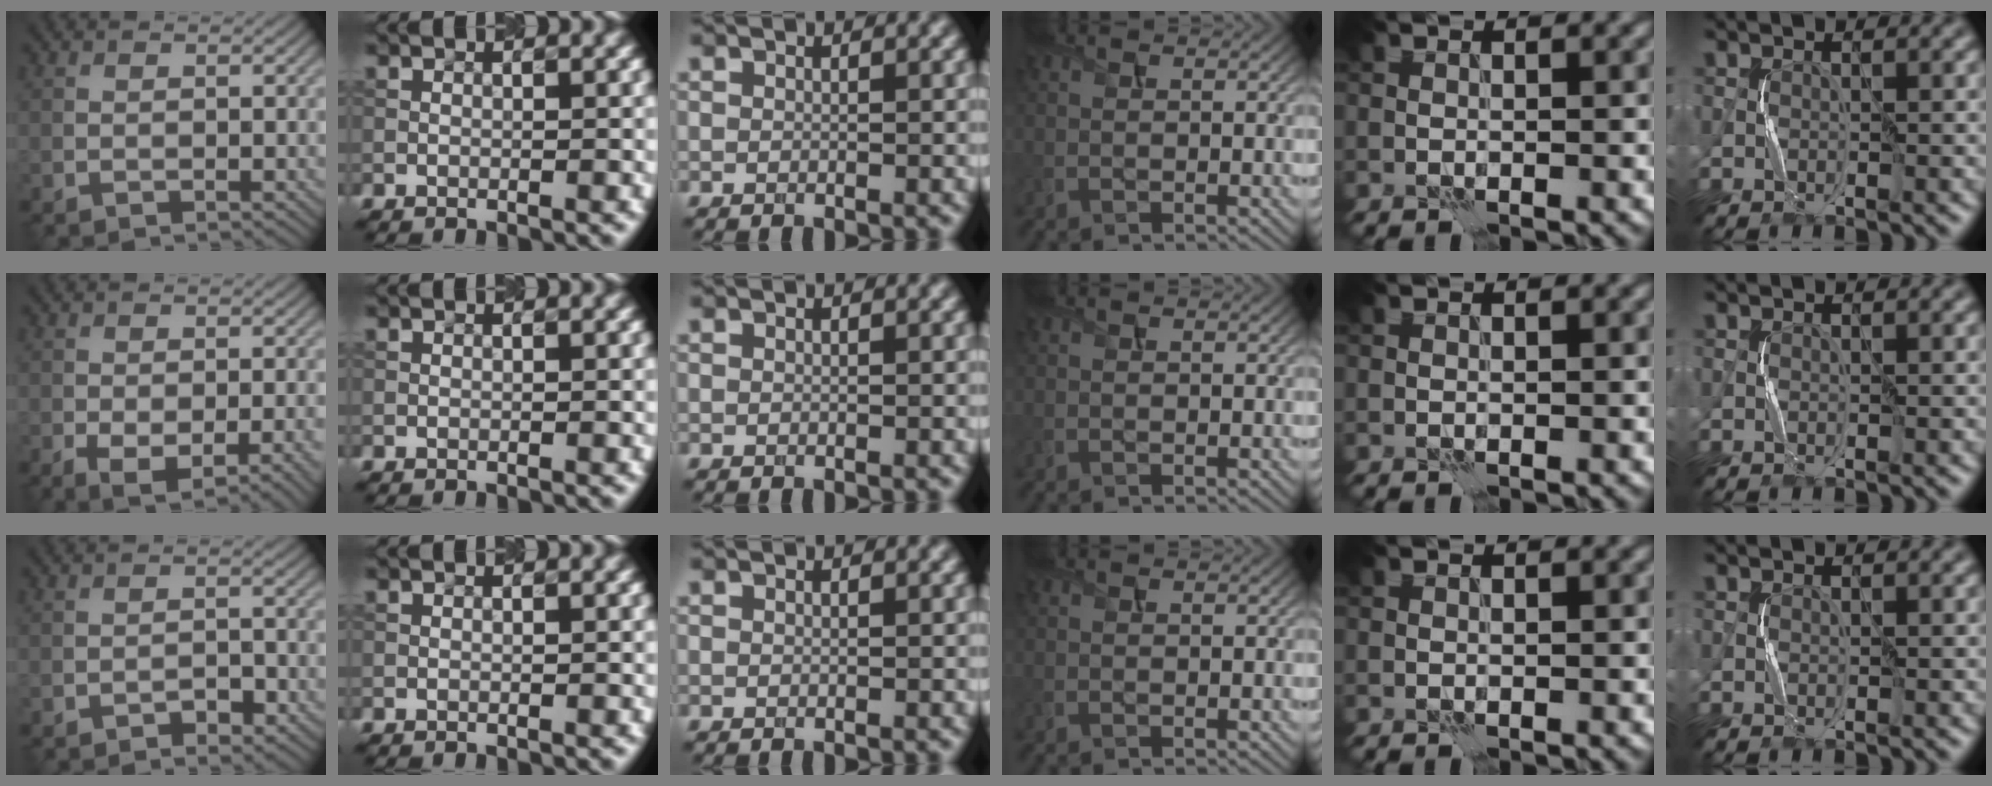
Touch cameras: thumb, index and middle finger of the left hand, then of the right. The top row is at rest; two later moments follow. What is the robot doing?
{"motion": "squeeze", "object": "air blower"}